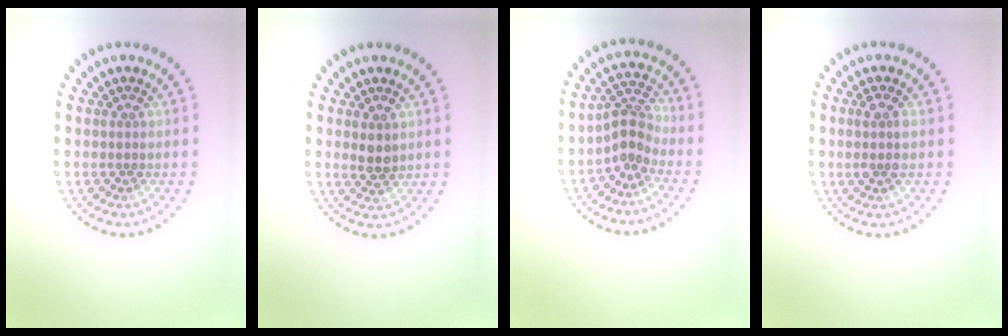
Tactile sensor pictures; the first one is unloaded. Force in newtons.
{"total": 1.4, "press": 1.3, "slide": 0.5}
{"total": 2.6, "press": 1.8, "slide": 1.8}
{"total": 1.6, "press": 1.5, "slide": 0.7}